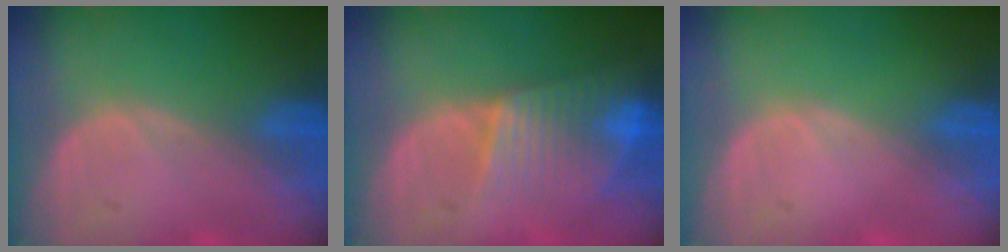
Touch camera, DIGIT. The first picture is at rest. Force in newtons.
{"total": 8.0, "press": 6.9, "slide": 4.1}
{"total": 0.0}